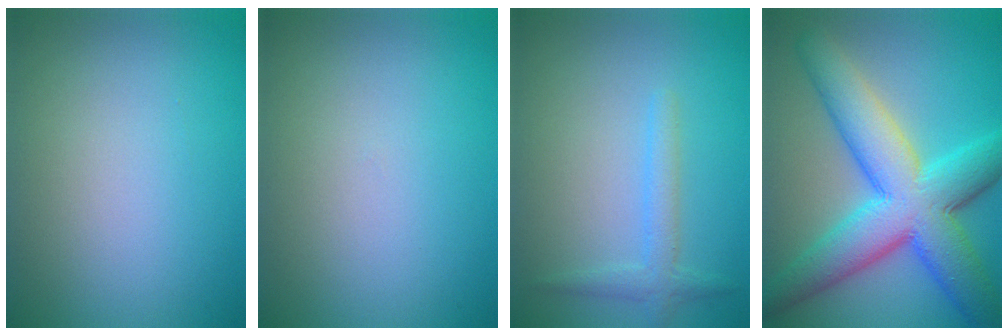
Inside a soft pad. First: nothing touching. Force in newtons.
{"total": 0.0}
{"total": 1.9, "press": 1.9, "slide": 0.1}
{"total": 10.9, "press": 10.9, "slide": 0.2}